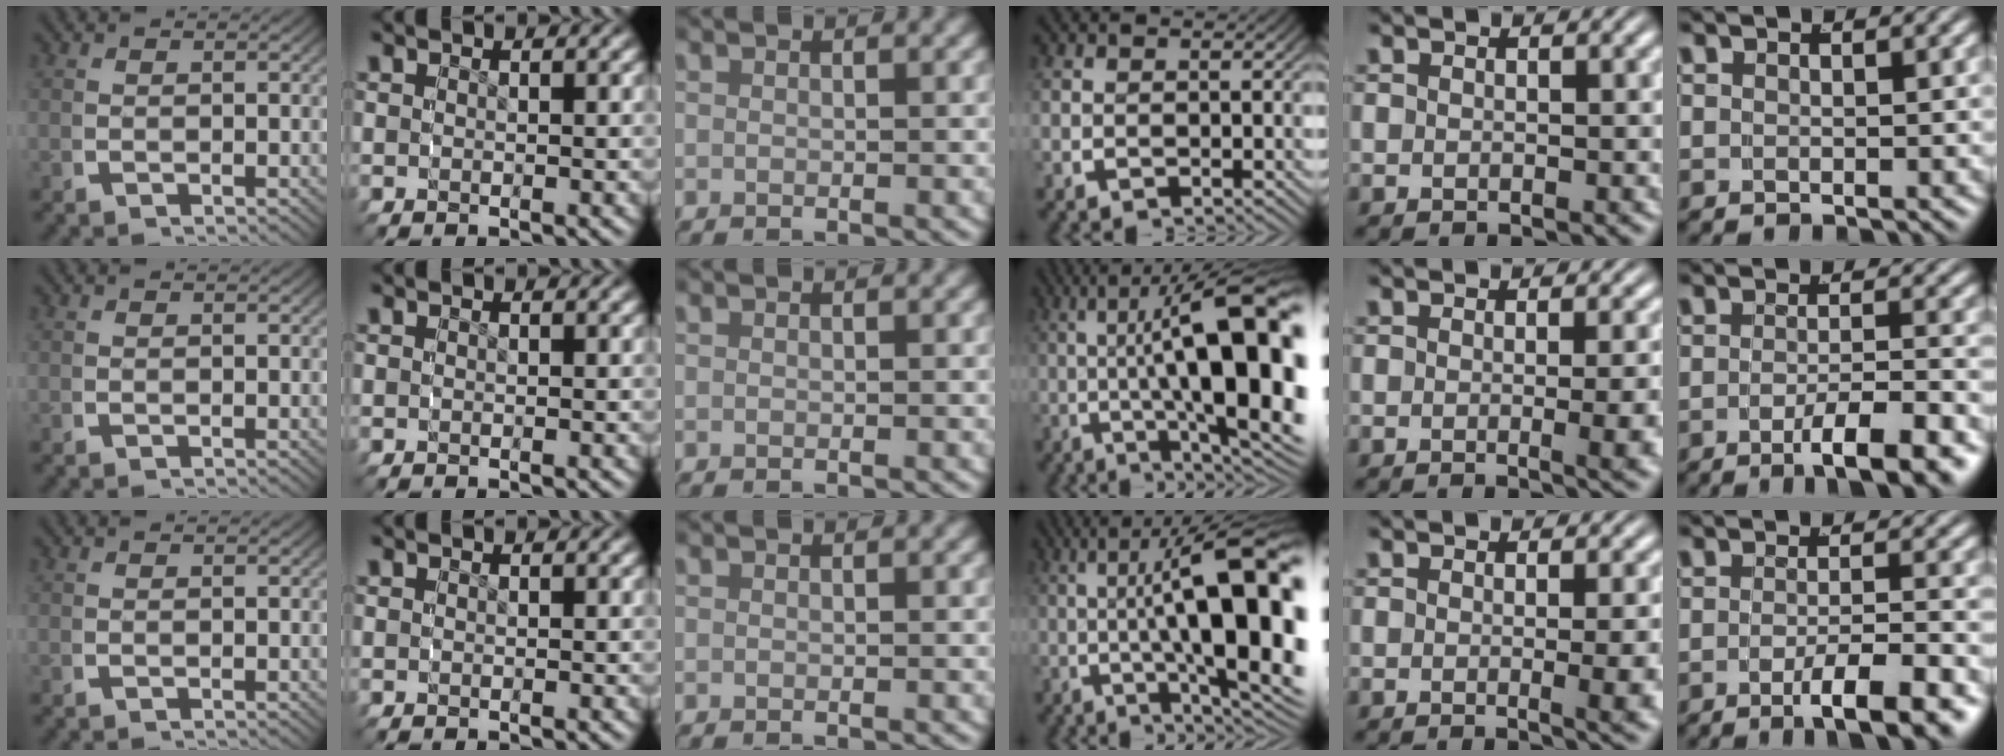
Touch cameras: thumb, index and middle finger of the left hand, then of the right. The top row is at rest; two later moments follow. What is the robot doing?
{"motion": "grasp_and_lifting", "object": "dispenser bottle"}